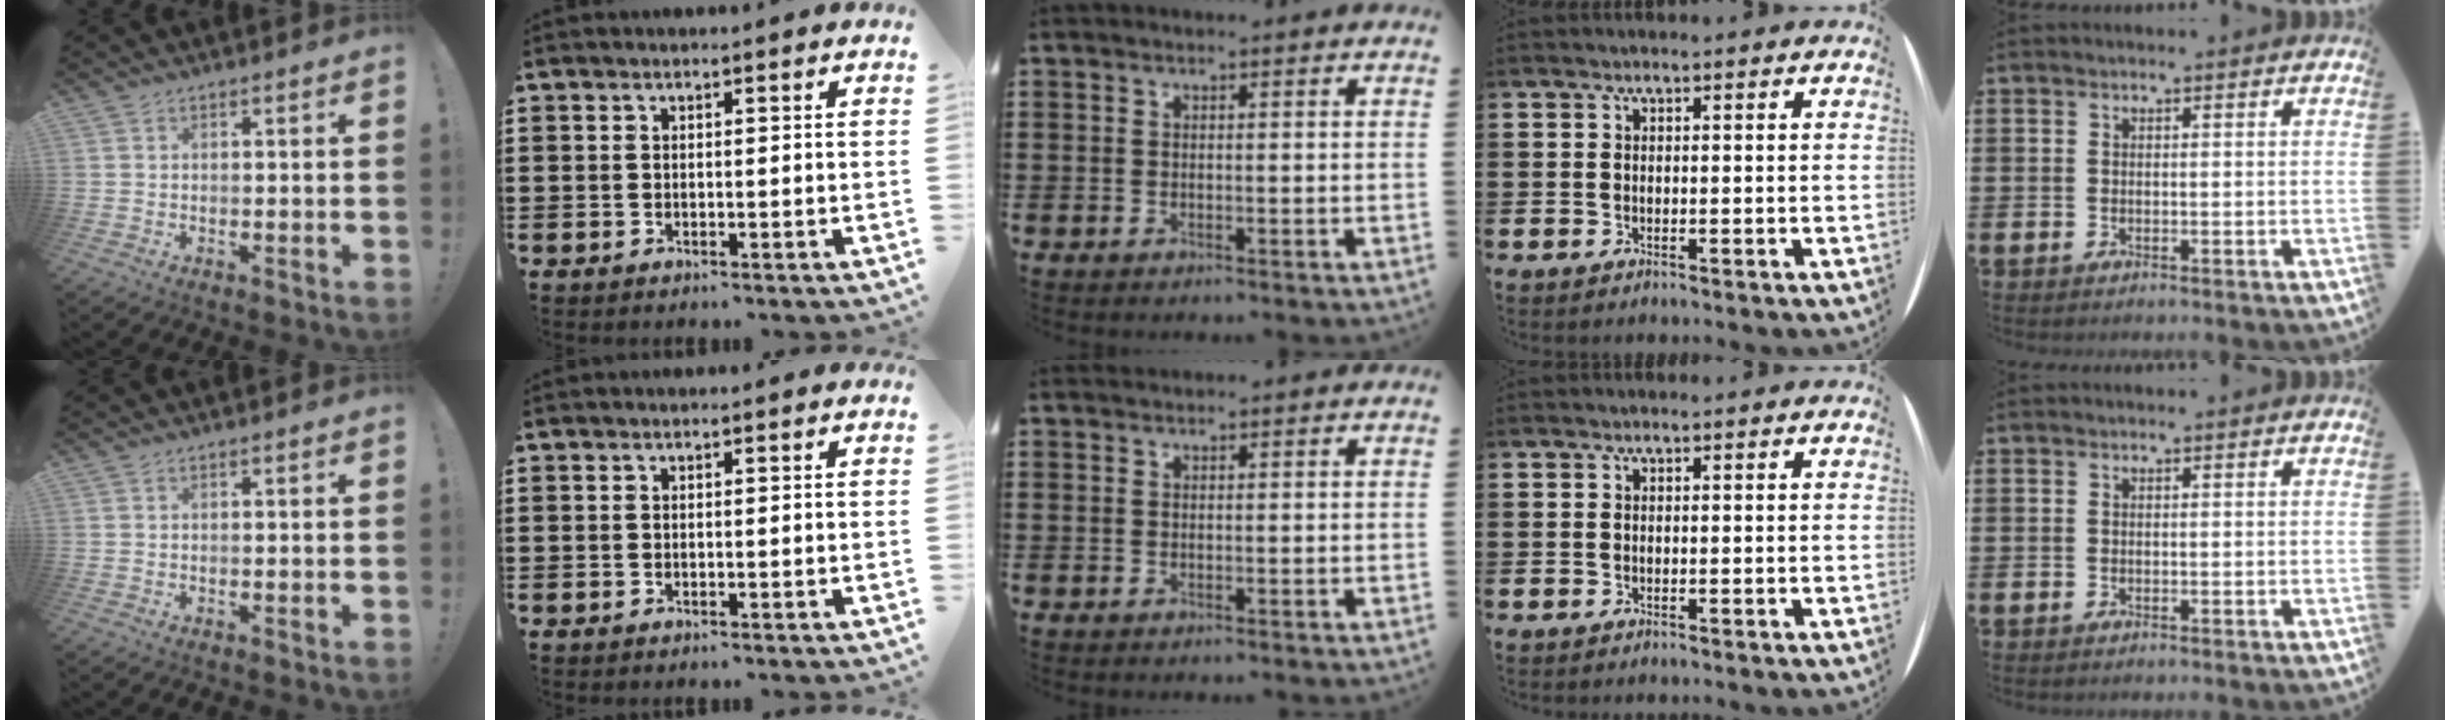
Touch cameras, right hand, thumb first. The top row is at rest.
{}